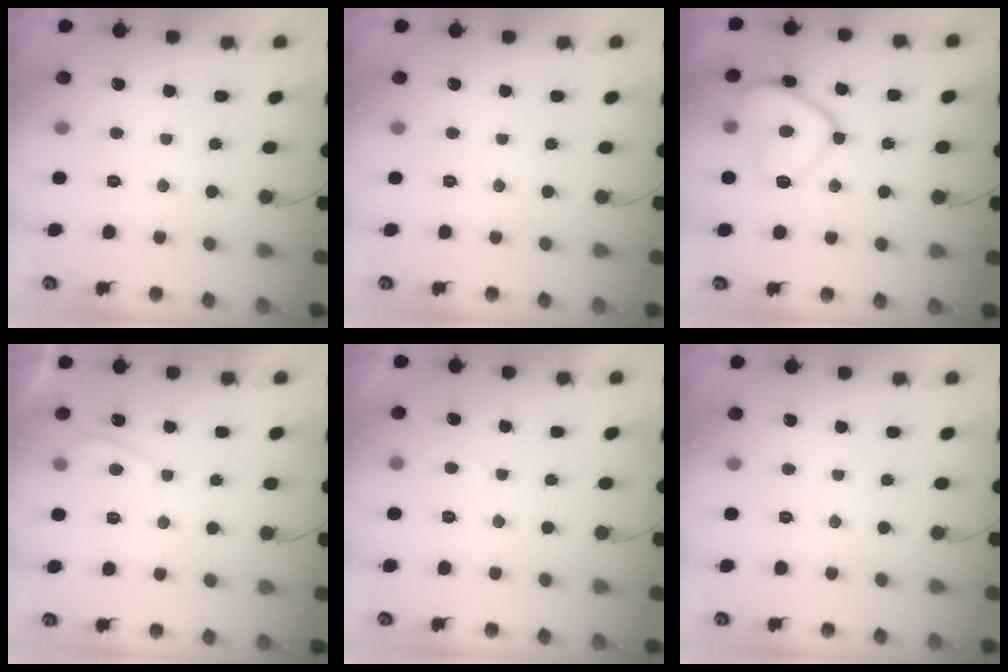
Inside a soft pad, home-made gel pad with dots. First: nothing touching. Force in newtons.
{"total": 0.0}
{"total": 13.5, "press": 13.5, "slide": 1.0}
{"total": 1.8, "press": 1.7, "slide": 0.6}
{"total": 0.8, "press": 0.6, "slide": 0.6}
{"total": 0.0}